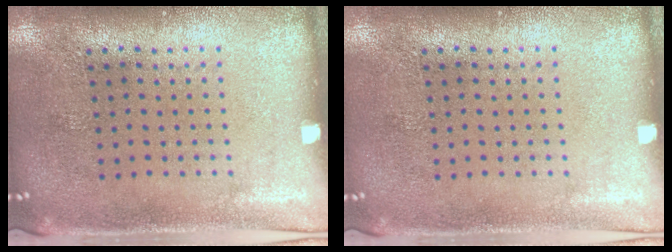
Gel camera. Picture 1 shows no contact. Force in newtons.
{"total": 0.0}